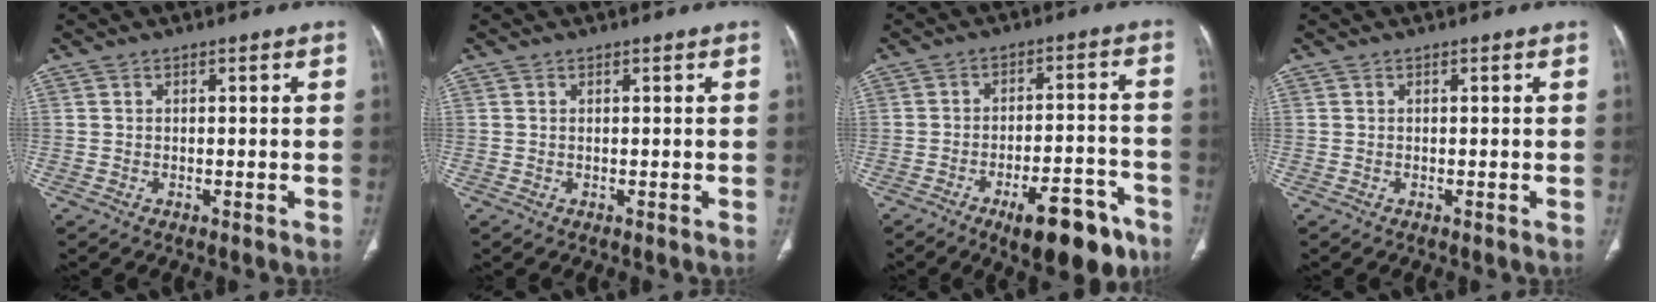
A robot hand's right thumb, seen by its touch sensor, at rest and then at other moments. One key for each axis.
{"total": 0.0}
{"total": 13.5, "fx": -8.1, "fy": 4.9, "fz": 9.6, "tx": -0.116, "ty": 0.055, "tz": -0.111}
{"total": 0.0}